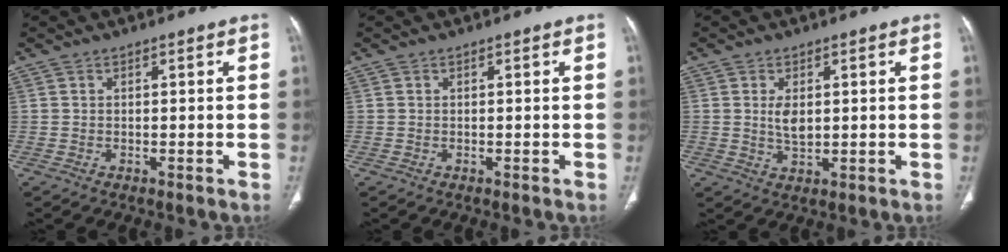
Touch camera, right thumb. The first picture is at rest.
{"total": 0.0}
{"total": 3.9, "force": [0.7, 2.2, 3.2], "torque": [-0.055, -0.010, 0.019]}